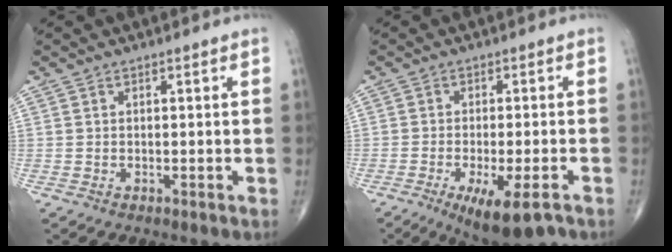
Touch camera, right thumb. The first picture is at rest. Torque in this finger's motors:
{"motor_torque": [0.09, 0.38, -0.16, -0.13, 0.03]}